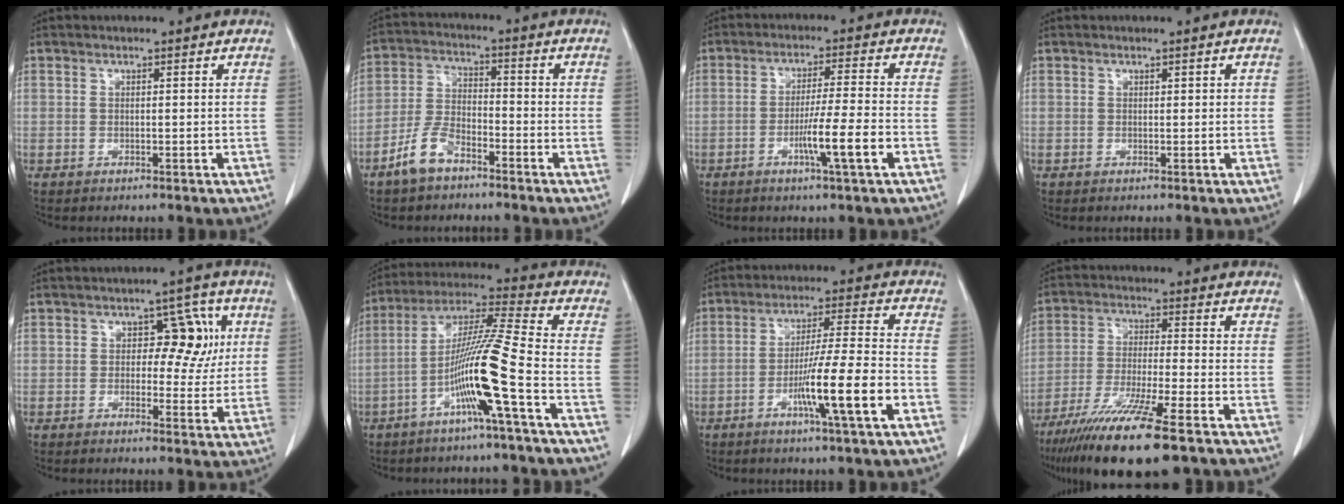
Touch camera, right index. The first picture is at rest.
{"total": 6.9, "force": [-4.8, 3.1, 4.0], "torque": [-0.095, 0.005, -0.096]}
{"total": 7.6, "force": [-2.9, -0.8, 7.0], "torque": [-0.120, -0.013, -0.051]}
{"total": 0.6, "force": [0.2, 0.2, 0.5], "torque": [-0.008, 0.003, 0.003]}
{"total": 7.1, "force": [1.3, 4.2, 5.6], "torque": [-0.055, 0.025, 0.017]}
{"total": 12.5, "force": [-4.7, -1.8, 11.4], "torque": [-0.221, 0.004, -0.094]}
{"total": 11.7, "force": [-4.6, -0.8, 10.7], "torque": [-0.186, -0.008, -0.079]}
{"total": 14.9, "force": [-10.4, 0.4, 10.7], "torque": [-0.203, -0.046, -0.181]}